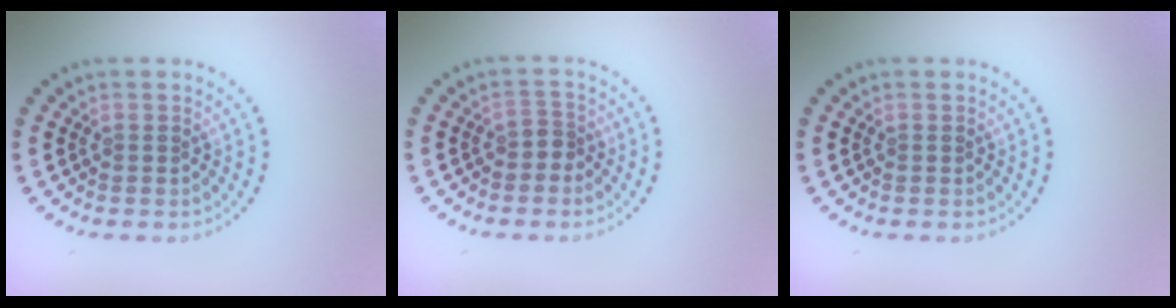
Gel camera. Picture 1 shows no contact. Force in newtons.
{"total": 1.4, "press": 1.1, "slide": 0.9}
{"total": 0.0}